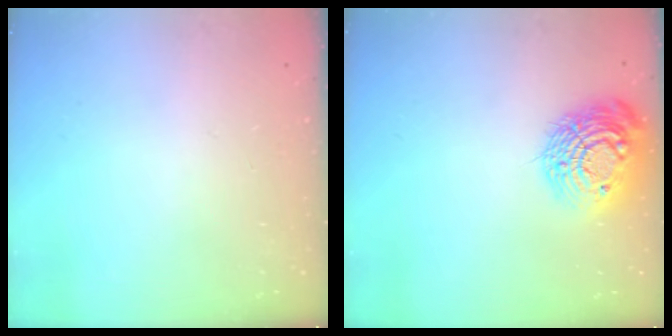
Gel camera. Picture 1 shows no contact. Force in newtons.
{"total": 15.8, "press": 15.7, "slide": 1.5}